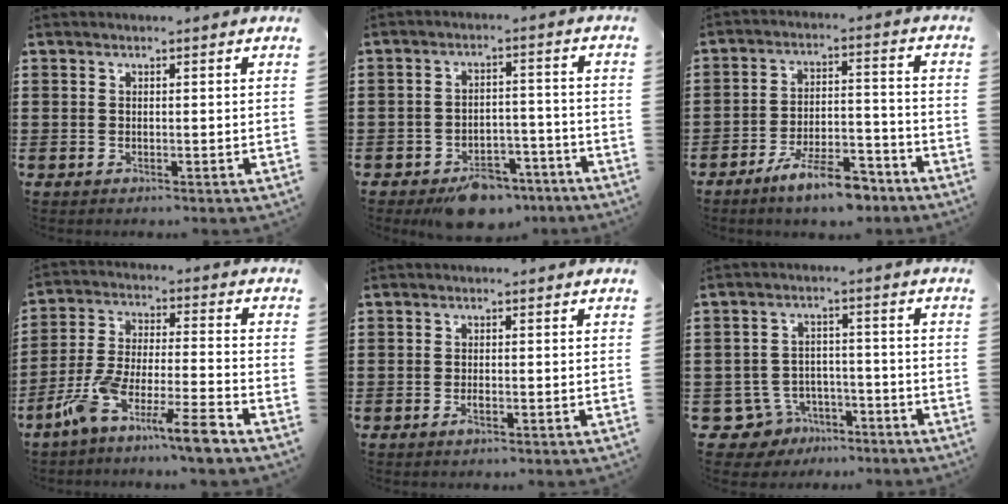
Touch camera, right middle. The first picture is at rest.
{"total": 6.1, "force": [-5.3, 2.2, 2.1], "torque": [-0.029, 0.020, -0.096]}
{"total": 8.9, "force": [-7.1, 1.9, 5.1], "torque": [-0.085, 0.015, -0.128]}
{"total": 10.2, "force": [-8.2, 0.3, 6.1], "torque": [-0.135, 0.000, -0.166]}
{"total": 1.1, "force": [-0.6, 0.3, 0.9], "torque": [-0.020, -0.003, -0.010]}
{"total": 5.4, "force": [-4.4, 3.0, 0.9], "torque": [-0.053, 0.006, -0.093]}